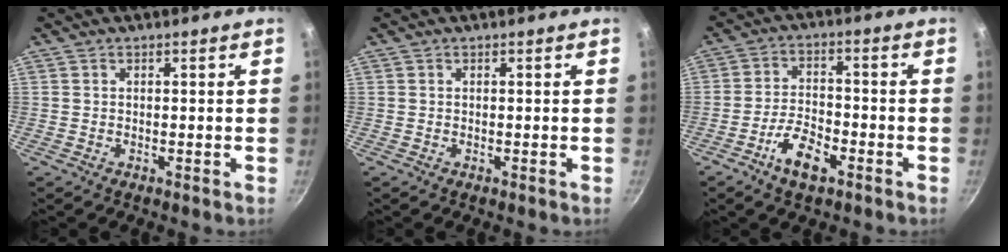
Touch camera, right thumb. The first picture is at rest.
{"total": 0.0}
{"total": 7.7, "force": [-4.2, 3.5, 5.4], "torque": [-0.092, 0.029, -0.079]}